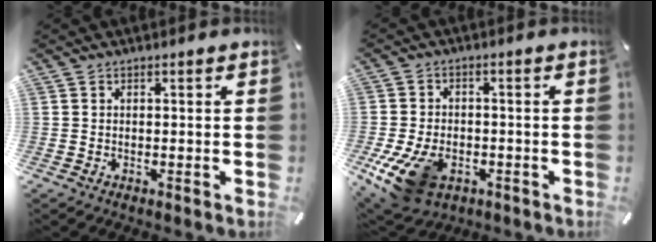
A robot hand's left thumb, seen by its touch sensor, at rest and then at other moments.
{"total": 11.9, "force": [-5.5, 7.9, 6.9], "torque": [-0.141, 0.018, -0.095]}